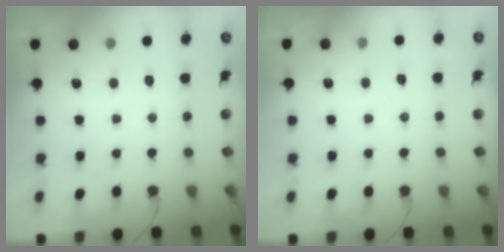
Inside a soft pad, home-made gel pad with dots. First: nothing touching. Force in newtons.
{"total": 3.8, "press": 3.0, "slide": 2.3}